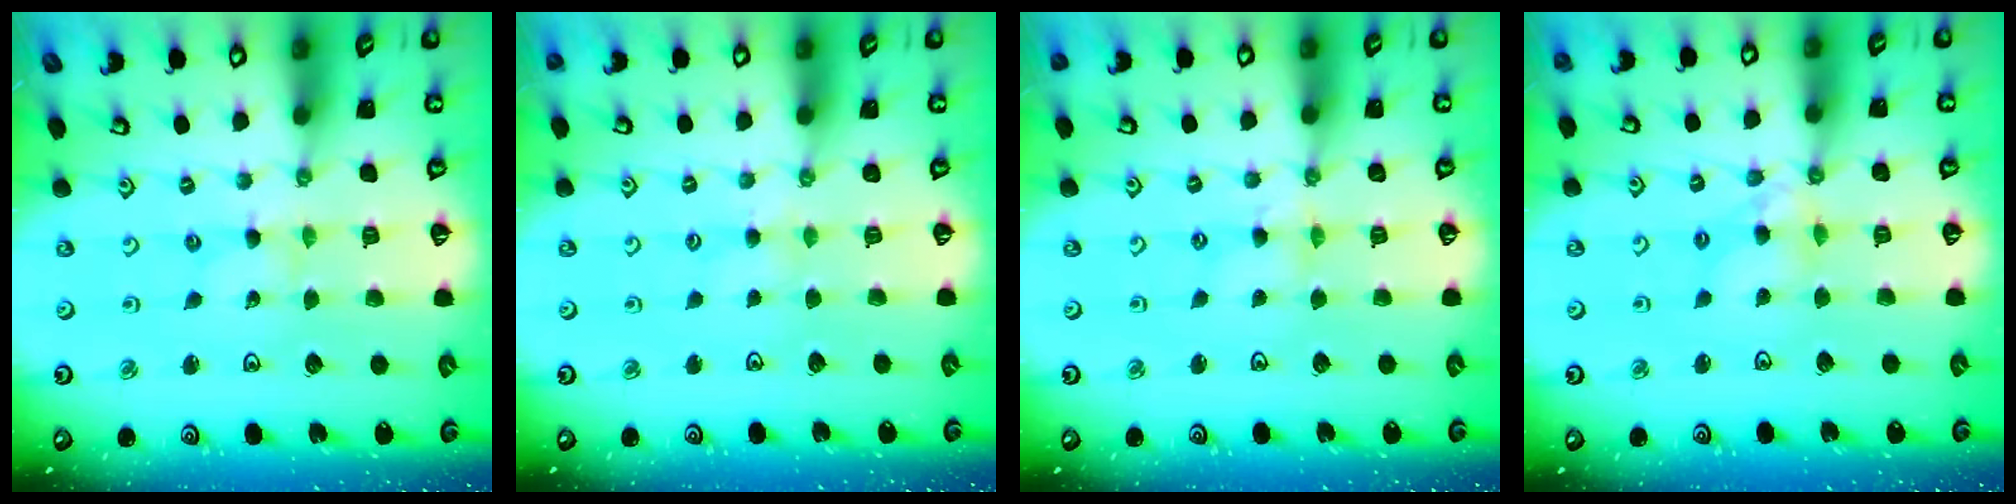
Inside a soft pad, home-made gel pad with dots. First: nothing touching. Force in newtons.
{"total": 2.2, "press": 2.2, "slide": 0.3}
{"total": 2.0, "press": 2.0, "slide": 0.3}
{"total": 6.4, "press": 6.4, "slide": 0.5}